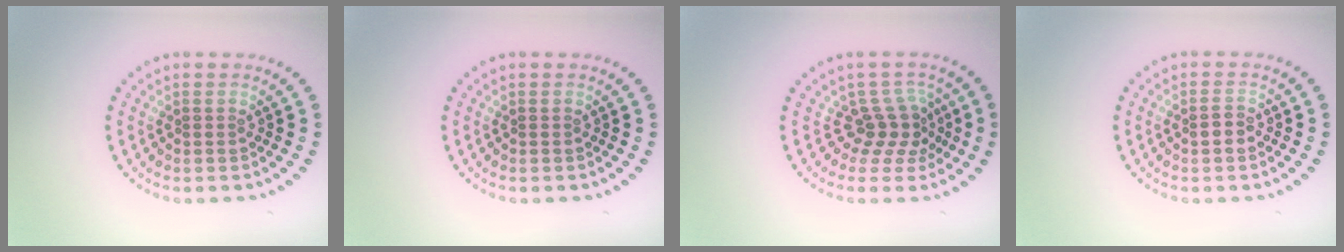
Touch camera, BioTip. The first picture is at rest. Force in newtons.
{"total": 0.0}
{"total": 2.8, "press": 1.9, "slide": 2.1}
{"total": 1.3, "press": 1.3, "slide": 0.0}